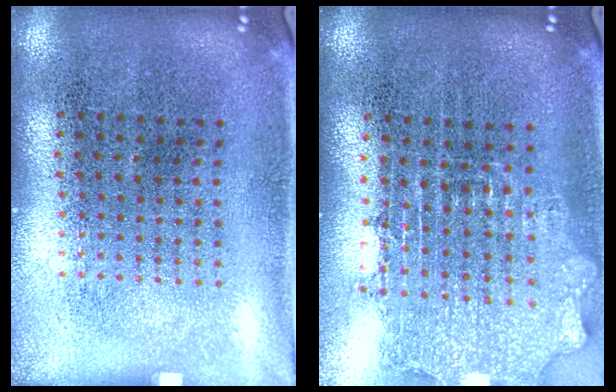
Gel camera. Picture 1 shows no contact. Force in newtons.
{"total": 1.9, "press": 1.5, "slide": 1.1}